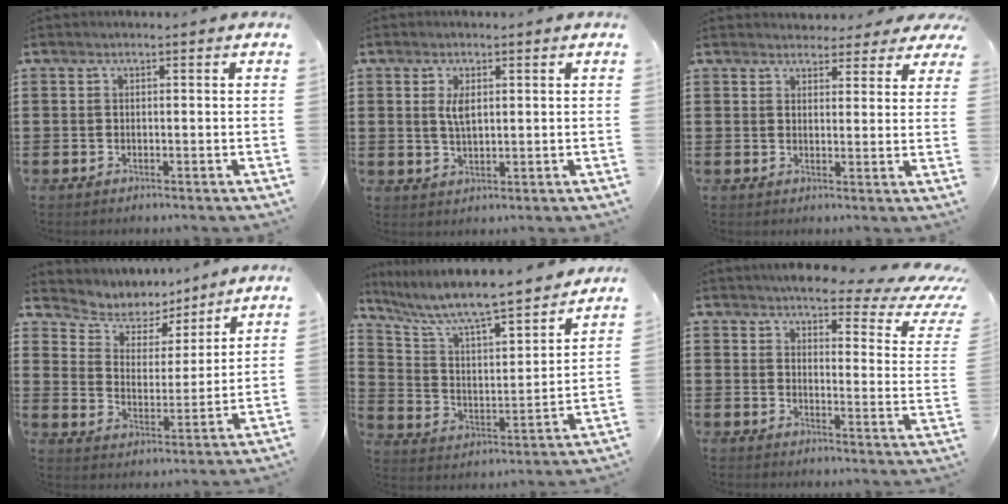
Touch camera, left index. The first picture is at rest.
{"total": 3.1, "force": [1.0, 1.2, 2.7], "torque": [-0.058, 0.006, 0.015]}
{"total": 3.6, "force": [3.4, 1.1, 0.4], "torque": [-0.012, -0.010, 0.063]}
{"total": 5.6, "force": [5.1, 2.2, 0.7], "torque": [-0.047, -0.030, 0.087]}
{"total": 7.3, "force": [6.6, 0.6, 3.0], "torque": [-0.091, -0.056, 0.106]}
{"total": 5.7, "force": [4.6, 1.1, 3.2], "torque": [-0.060, -0.033, 0.070]}